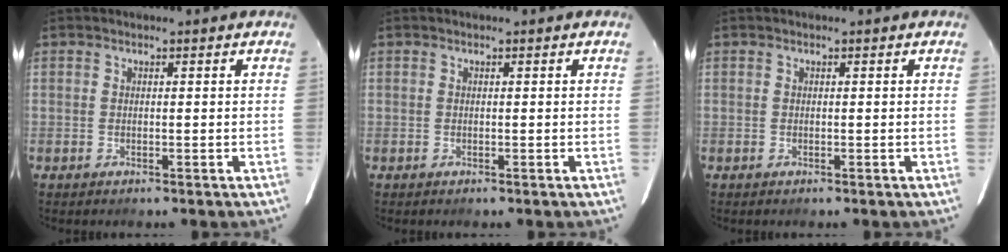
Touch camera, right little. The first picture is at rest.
{"total": 0.0}
{"total": 0.0}